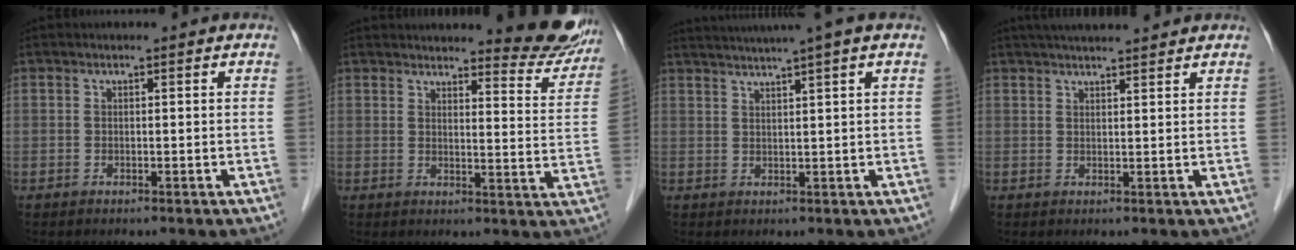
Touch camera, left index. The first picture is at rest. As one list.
[{"total": 11.6, "force": [10.8, 1.8, 3.7], "torque": [-0.024, -0.033, 0.117]}, {"total": 9.7, "force": [7.7, -1.3, 5.7], "torque": [-0.096, 0.030, 0.104]}, {"total": 9.1, "force": [8.1, 0.8, 4.1], "torque": [-0.063, 0.033, 0.114]}]